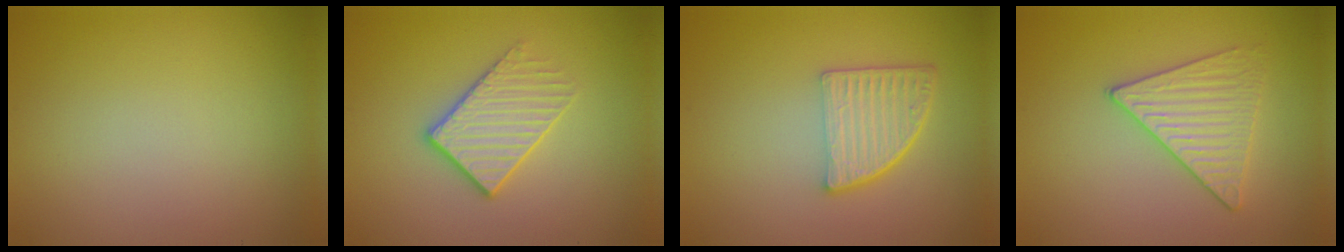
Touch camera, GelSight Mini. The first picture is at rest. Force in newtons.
{"total": 3.1, "press": 2.8, "slide": 1.4}
{"total": 4.7, "press": 3.3, "slide": 3.3}
{"total": 3.2, "press": 3.2, "slide": 0.3}